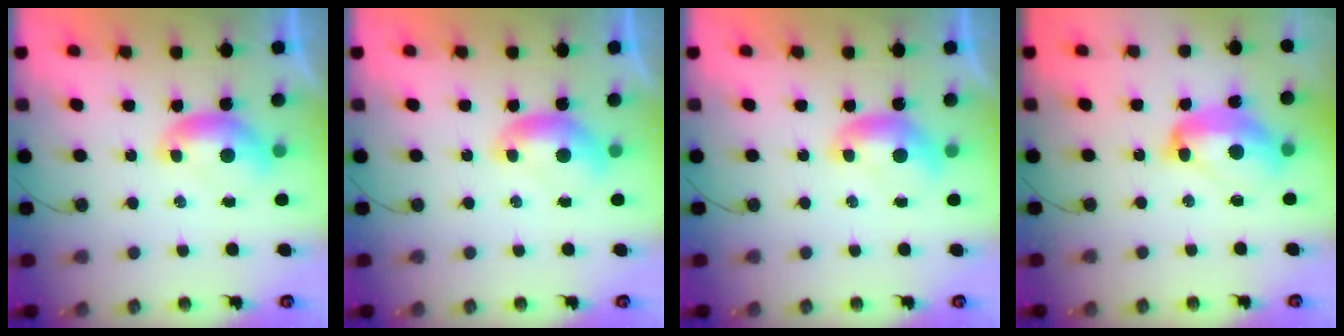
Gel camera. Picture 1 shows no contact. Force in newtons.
{"total": 0.0}
{"total": 0.0}
{"total": 9.2, "press": 9.1, "slide": 1.2}